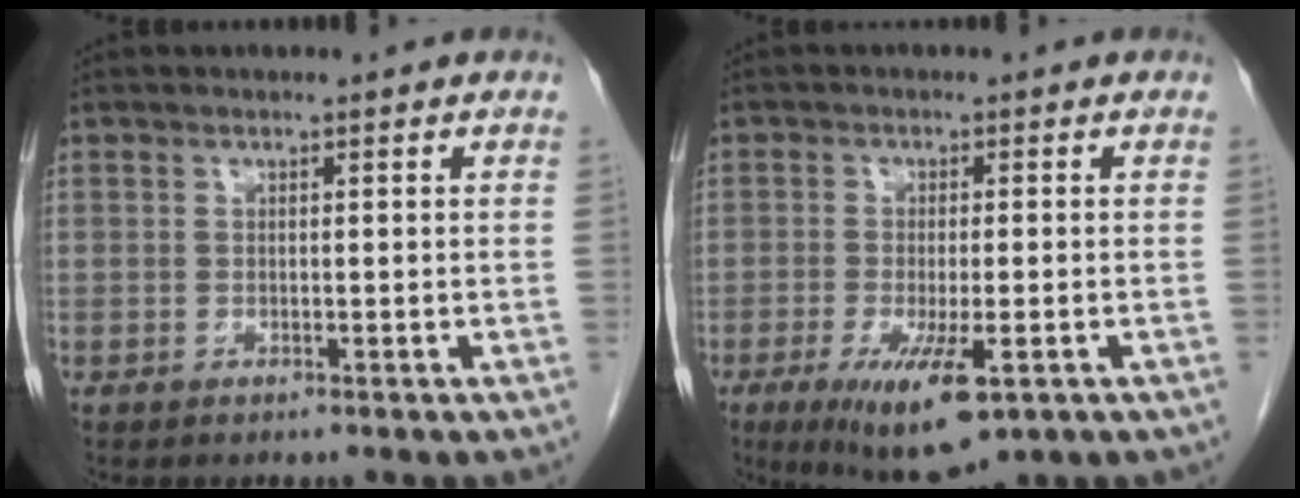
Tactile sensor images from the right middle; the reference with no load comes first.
{"total": 9.8, "force": [-4.5, 2.6, 8.3], "torque": [-0.141, -0.024, -0.066]}